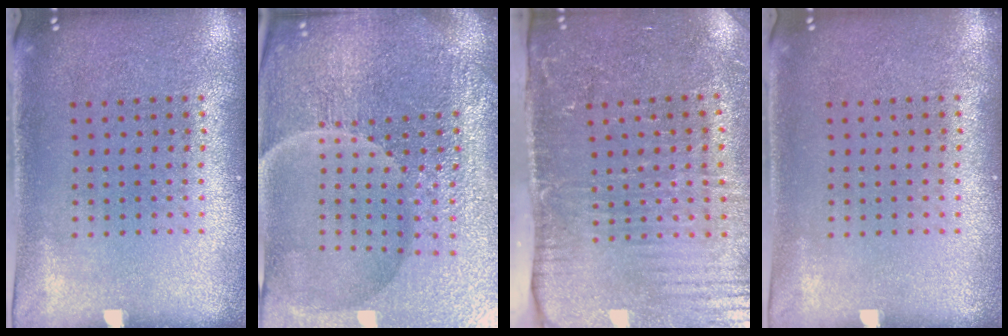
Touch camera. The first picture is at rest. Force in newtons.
{"total": 5.6, "press": 5.3, "slide": 1.9}
{"total": 4.4, "press": 3.7, "slide": 2.4}
{"total": 0.0}